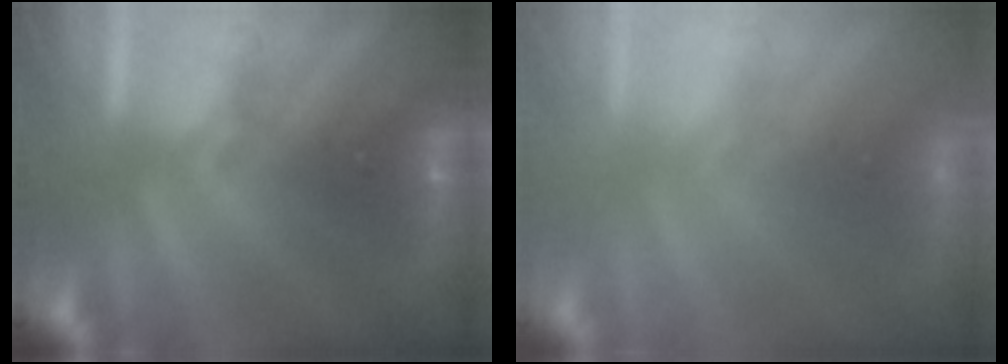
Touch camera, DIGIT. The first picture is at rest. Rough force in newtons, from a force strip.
{"total": 9.4}